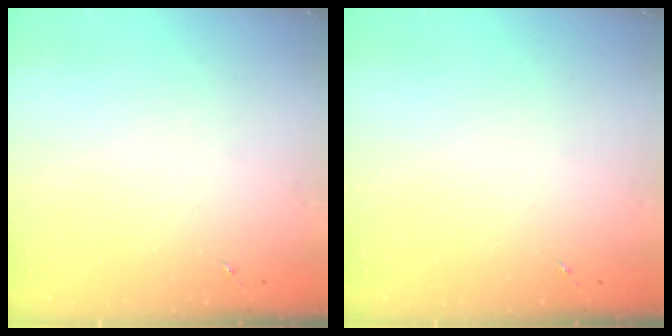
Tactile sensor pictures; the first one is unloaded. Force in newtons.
{"total": 0.0}